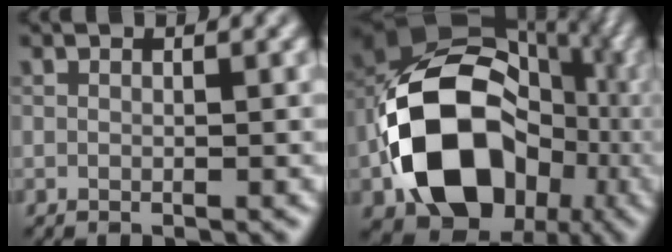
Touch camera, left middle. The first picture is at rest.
{"total": 16.6, "force": [-3.9, 12.1, 10.7], "torque": [-0.175, -0.004, -0.078]}